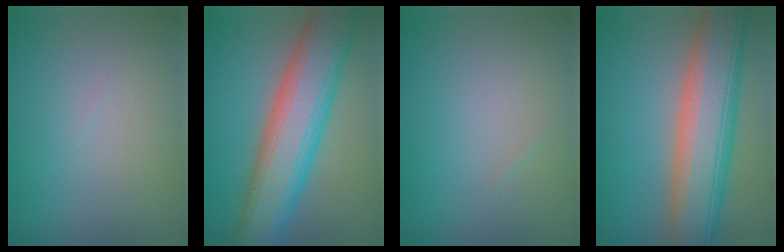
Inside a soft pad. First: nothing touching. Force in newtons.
{"total": 10.1, "press": 10.1, "slide": 0.4}
{"total": 0.0}
{"total": 10.0, "press": 10.0, "slide": 0.5}